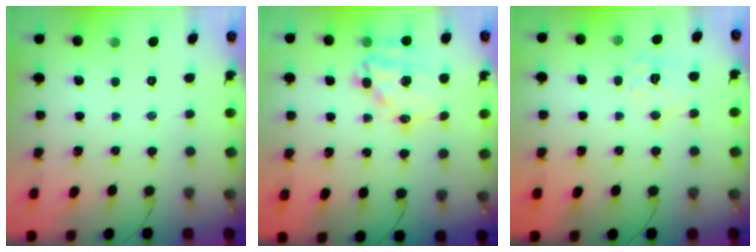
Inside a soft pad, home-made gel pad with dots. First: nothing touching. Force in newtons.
{"total": 14.3, "press": 13.9, "slide": 3.6}
{"total": 8.0, "press": 8.0, "slide": 0.7}